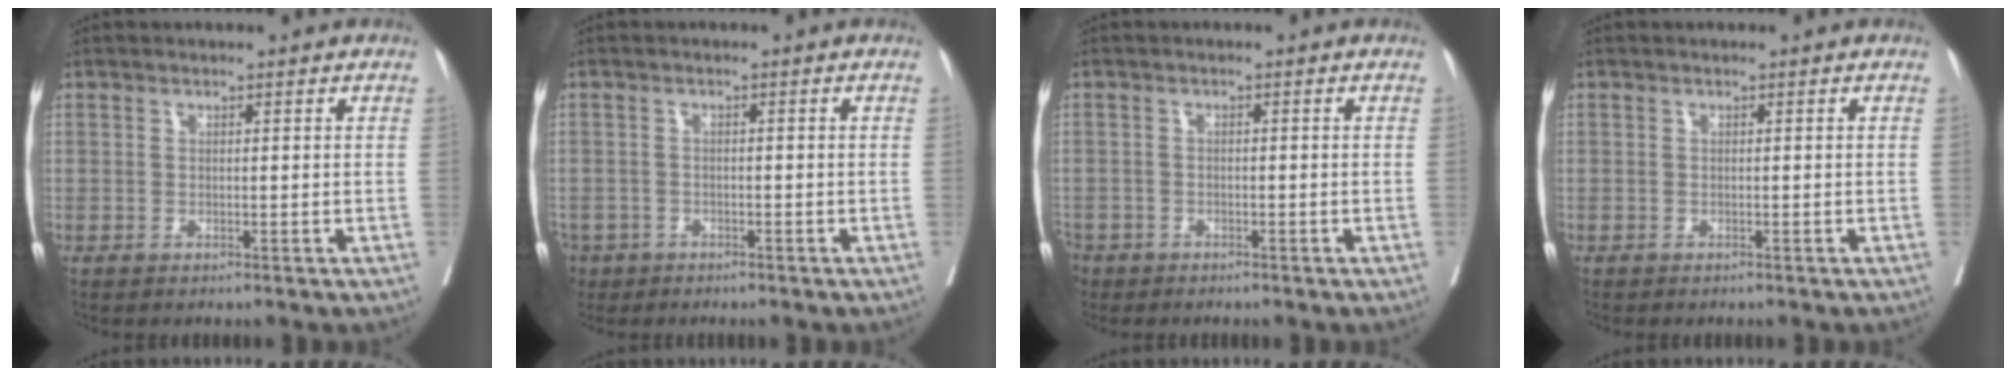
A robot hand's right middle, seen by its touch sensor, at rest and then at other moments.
{"total": 4.3, "force": [-3.1, 2.9, 0.6], "torque": [-0.014, 0.002, -0.053]}
{"total": 4.2, "force": [-3.2, 2.6, 0.8], "torque": [-0.024, -0.002, -0.061]}
{"total": 0.7, "force": [-0.7, 0.2, 0.3], "torque": [-0.001, -0.001, -0.012]}